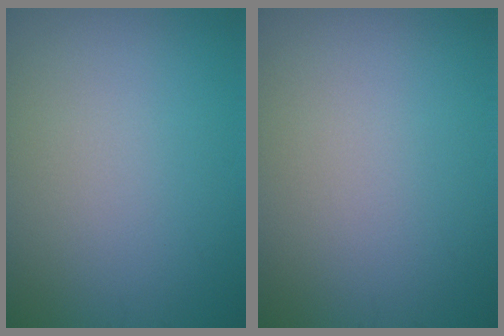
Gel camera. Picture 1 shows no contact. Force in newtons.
{"total": 0.0}